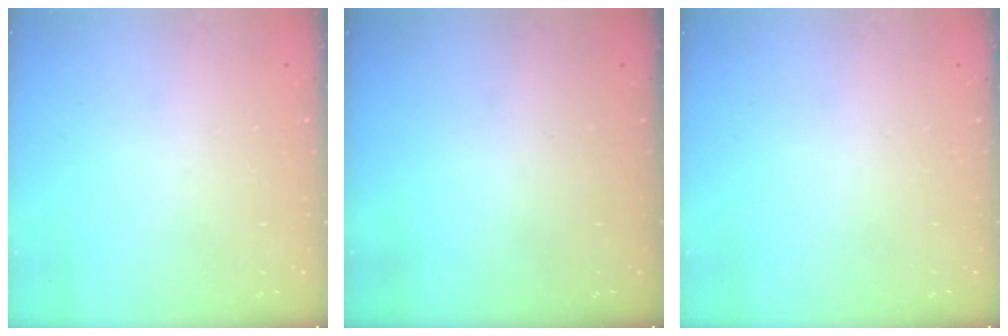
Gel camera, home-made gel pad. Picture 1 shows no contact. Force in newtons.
{"total": 0.0}
{"total": 0.0}